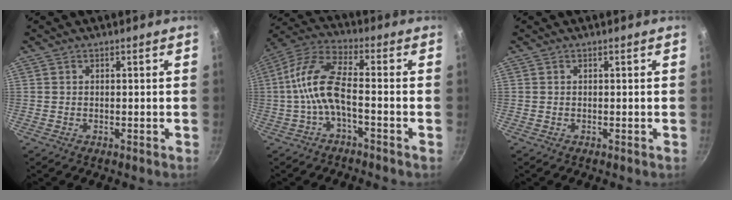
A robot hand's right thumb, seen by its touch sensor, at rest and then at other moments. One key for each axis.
{"total": 10.1, "fx": -2.5, "fy": 3.5, "fz": 9.2, "tx": -0.203, "ty": 0.037, "tz": -0.064}
{"total": 0.0}